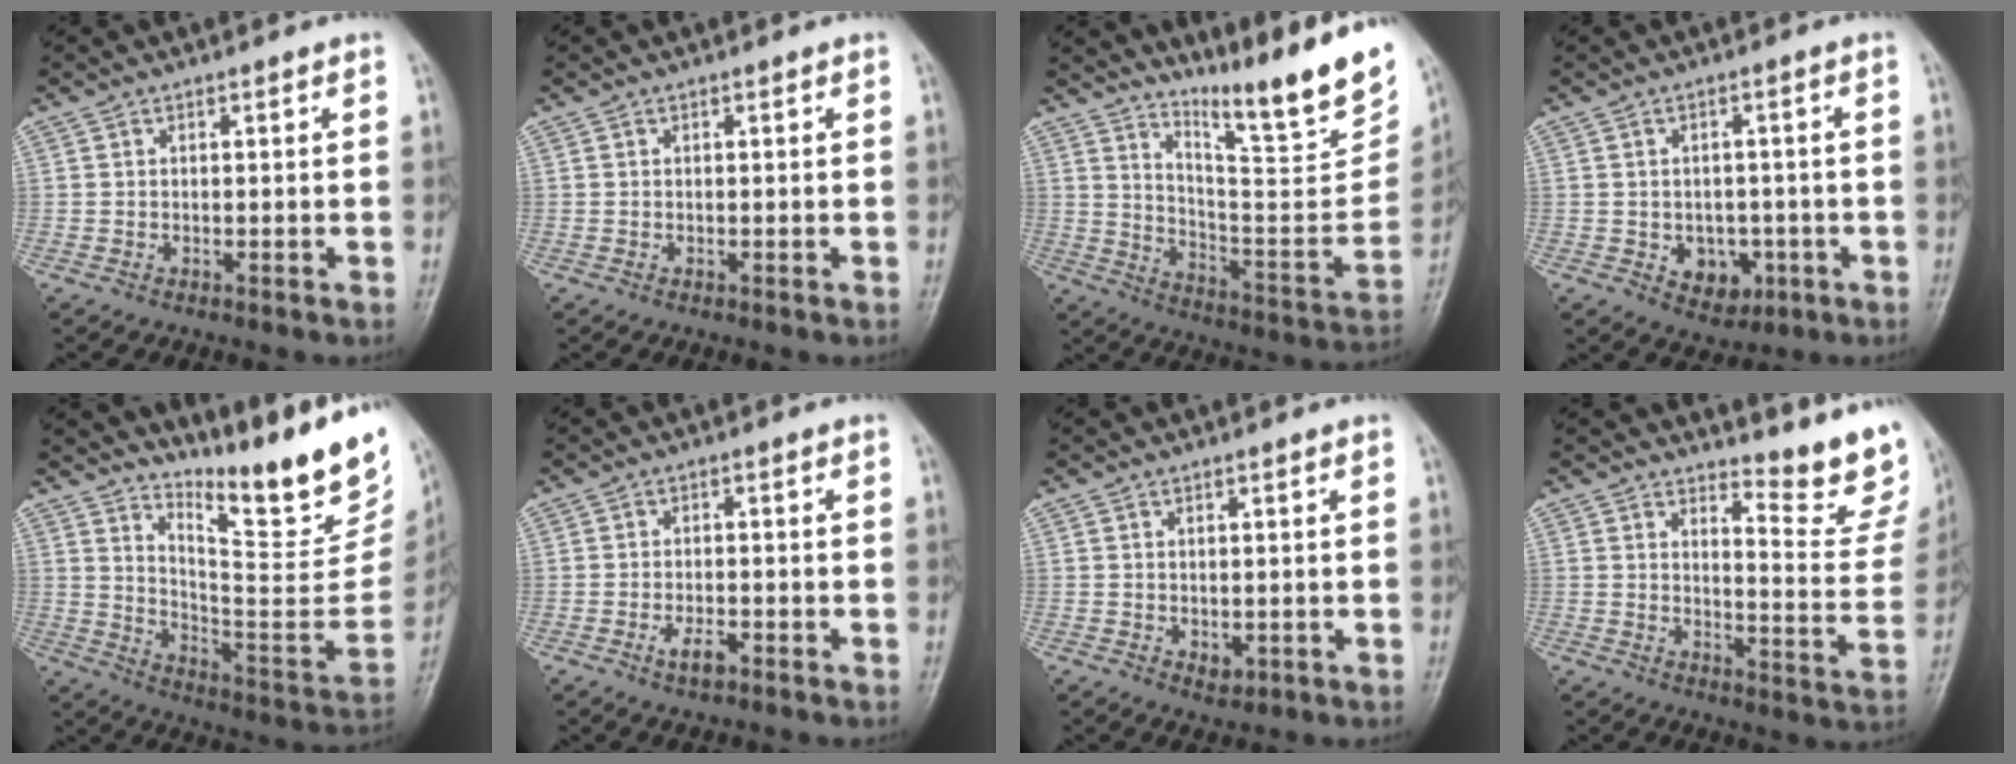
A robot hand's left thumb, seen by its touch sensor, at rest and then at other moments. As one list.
[{"total": 0.0}, {"total": 21.0, "force": [15.9, 2.3, 13.4], "torque": [-0.178, -0.118, 0.253]}, {"total": 6.2, "force": [-1.7, 4.8, 3.6], "torque": [-0.019, 0.008, -0.011]}, {"total": 21.5, "force": [16.7, 4.1, 12.9], "torque": [-0.157, -0.134, 0.254]}, {"total": 3.0, "force": [-1.5, 1.3, 2.2], "torque": [-0.041, 0.006, -0.026]}, {"total": 2.1, "force": [-0.2, 1.3, 1.6], "torque": [-0.016, -0.004, 0.005]}, {"total": 11.4, "force": [10.0, 2.0, 5.1], "torque": [-0.038, -0.120, 0.120]}]